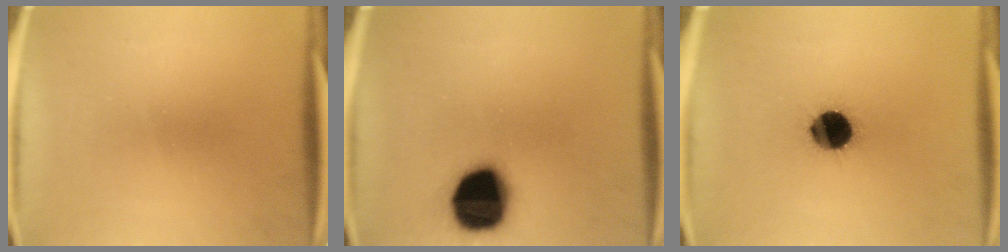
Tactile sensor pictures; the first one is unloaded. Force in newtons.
{"total": 19.4}
{"total": 11.7}